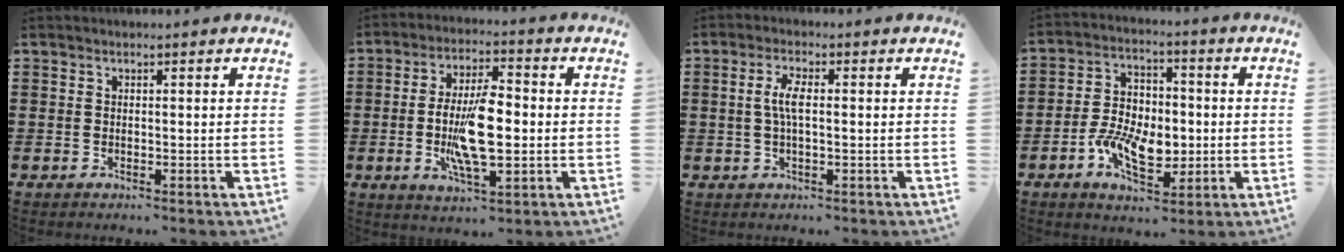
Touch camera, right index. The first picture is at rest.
{"total": 10.7, "force": [-1.4, 4.0, 9.8], "torque": [-0.202, -0.007, -0.026]}
{"total": 3.8, "force": [0.0, 1.0, 3.6], "torque": [-0.075, 0.000, -0.005]}
{"total": 9.1, "force": [-2.2, 5.7, 6.8], "torque": [-0.137, 0.009, -0.042]}